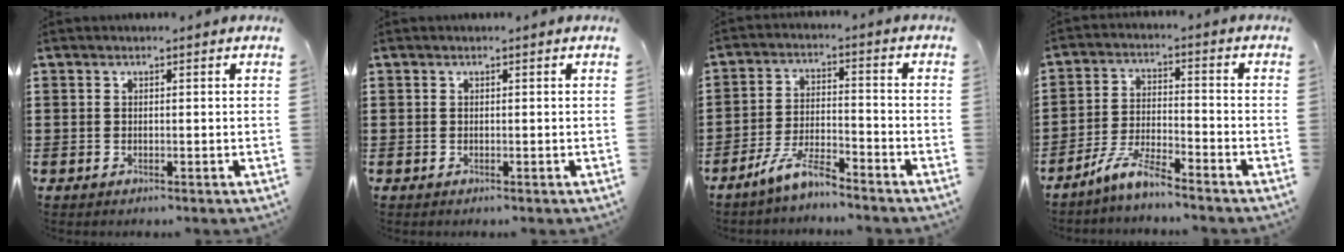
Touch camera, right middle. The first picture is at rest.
{"total": 0.0}
{"total": 6.7, "force": [-5.7, 0.8, 3.4], "torque": [-0.081, -0.005, -0.114]}
{"total": 6.5, "force": [-5.6, 0.7, 3.3], "torque": [-0.080, -0.005, -0.112]}